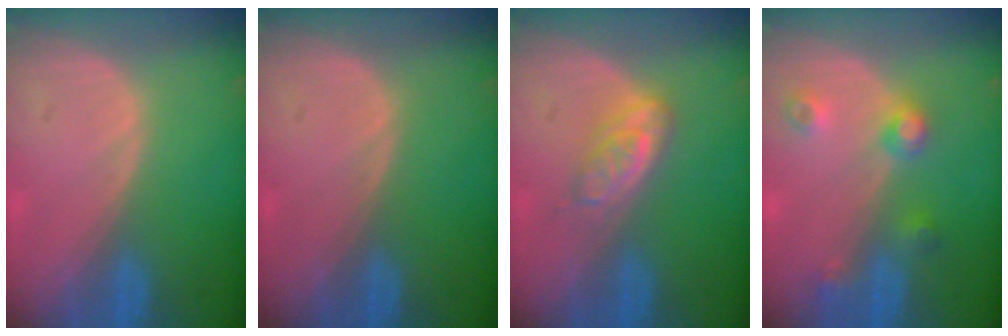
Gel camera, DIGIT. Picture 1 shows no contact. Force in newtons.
{"total": 0.0}
{"total": 4.9, "press": 4.3, "slide": 2.4}
{"total": 4.5, "press": 4.0, "slide": 2.1}